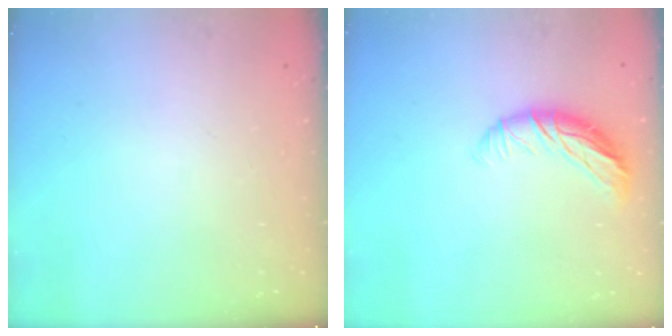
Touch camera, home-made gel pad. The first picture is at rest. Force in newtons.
{"total": 10.0, "press": 10.0, "slide": 1.0}